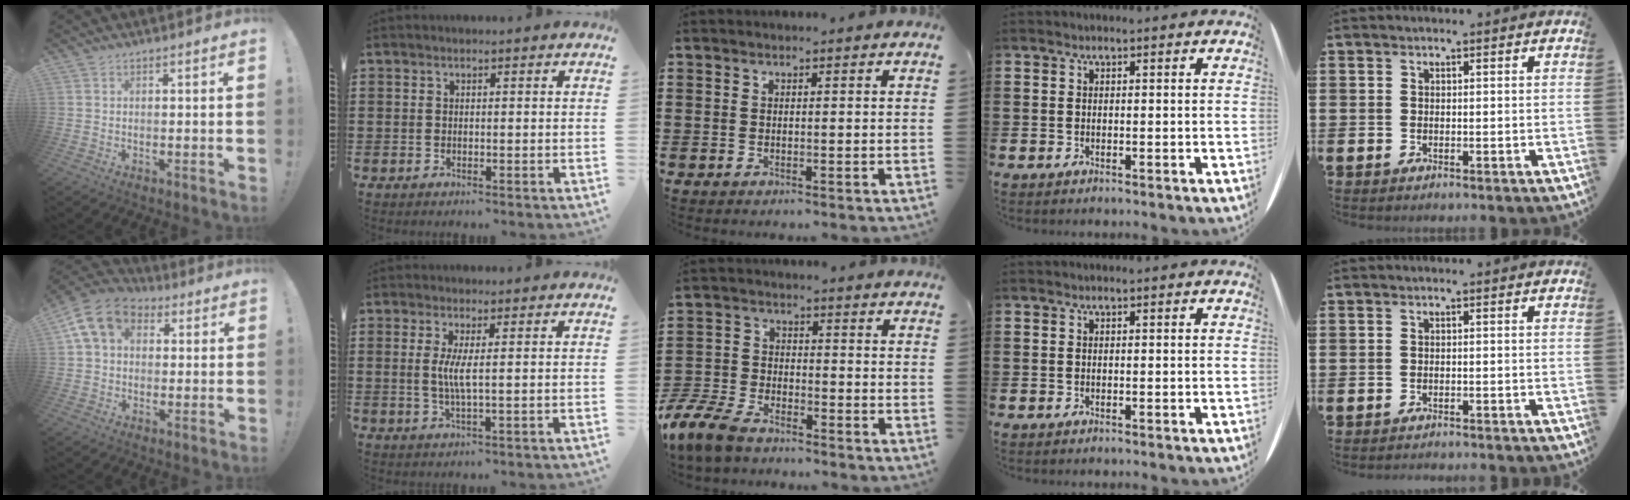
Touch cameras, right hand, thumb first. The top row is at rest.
{"thumb": {"total": 12.7, "force": [4.2, 9.4, 7.5], "torque": [-0.117, 0.001, 0.088]}, "index": {"total": 3.6, "force": [0.3, 0.0, 3.6], "torque": [-0.077, -0.008, 0.002]}, "middle": {"total": 7.9, "force": [-7.0, 2.5, 2.9], "torque": [-0.085, 0.008, -0.143]}, "little": {"total": 0.8, "force": [-0.8, -0.1, 0.0], "torque": [-0.001, 0.001, -0.016]}}